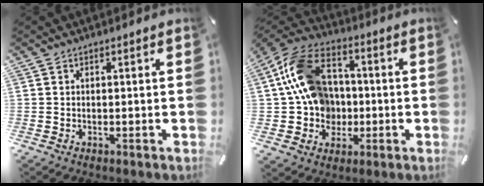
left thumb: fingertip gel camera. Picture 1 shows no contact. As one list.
[{"total": 16.5, "force": [1.1, 14.1, 8.5], "torque": [-0.177, 0.000, 0.028]}]